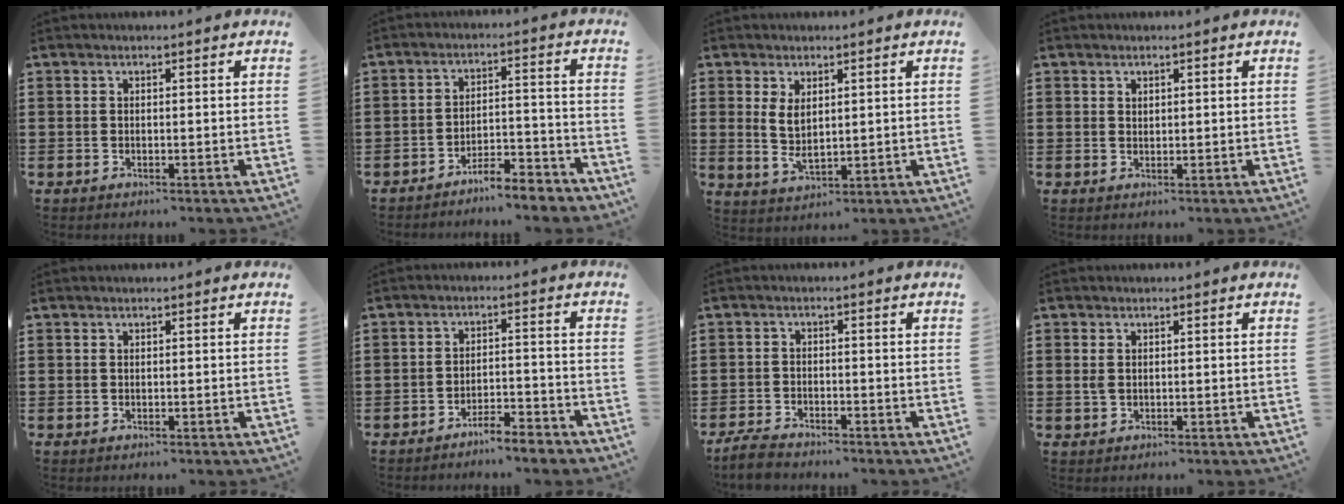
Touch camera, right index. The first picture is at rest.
{"total": 5.0, "force": [-4.9, 0.2, 1.2], "torque": [-0.021, 0.005, -0.099]}
{"total": 4.0, "force": [1.1, 1.9, 3.3], "torque": [-0.065, 0.004, 0.020]}
{"total": 0.8, "force": [0.7, 0.4, 0.1], "torque": [-0.004, 0.002, 0.014]}
{"total": 0.0}
{"total": 3.9, "force": [-3.8, -0.1, 0.6], "torque": [-0.014, 0.002, -0.079]}
{"total": 3.0, "force": [-2.9, 0.4, 0.8], "torque": [-0.031, -0.003, -0.062]}
{"total": 1.4, "force": [0.2, 1.0, 1.0], "torque": [-0.023, 0.007, 0.002]}